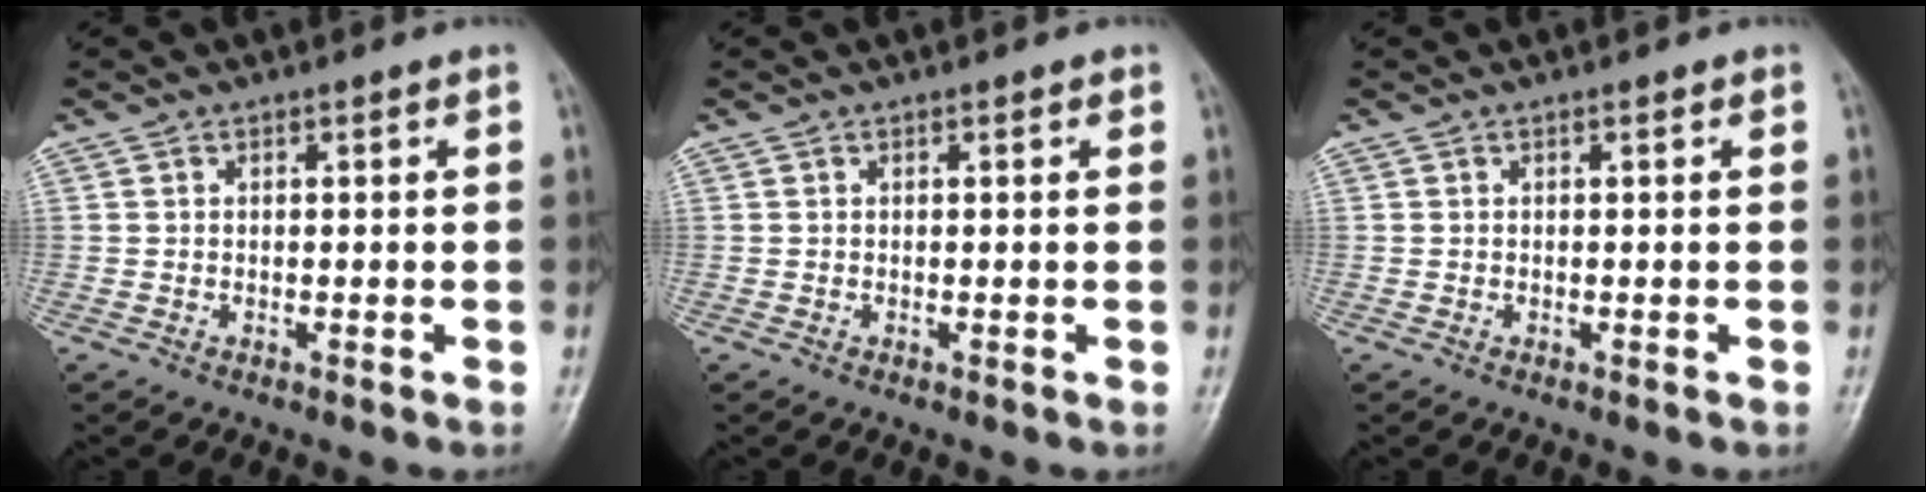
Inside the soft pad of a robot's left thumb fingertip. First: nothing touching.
{"total": 0.6, "force": [0.3, 0.2, 0.4], "torque": [-0.008, 0.000, 0.002]}
{"total": 0.0}